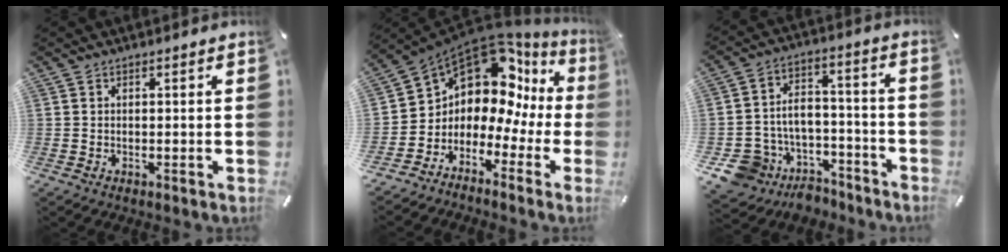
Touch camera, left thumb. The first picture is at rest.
{"total": 10.5, "force": [6.4, 7.0, 4.6], "torque": [-0.076, -0.082, 0.109]}
{"total": 10.2, "force": [-5.4, 8.5, 1.6], "torque": [-0.028, 0.026, -0.085]}